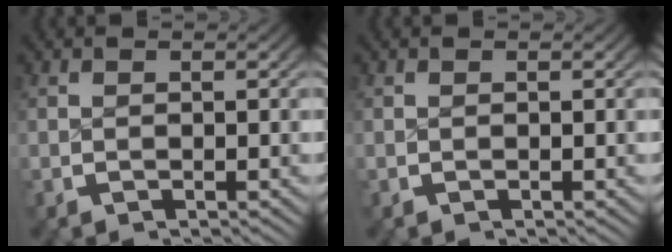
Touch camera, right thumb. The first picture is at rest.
{"total": 0.0}